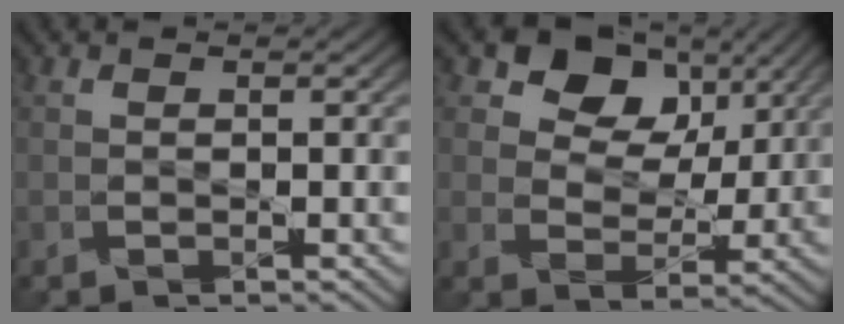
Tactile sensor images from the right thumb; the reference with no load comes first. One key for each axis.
{"total": 9.4, "fx": 5.4, "fy": 6.2, "fz": 4.6, "tx": -0.088, "ty": 0.008, "tz": 0.081}